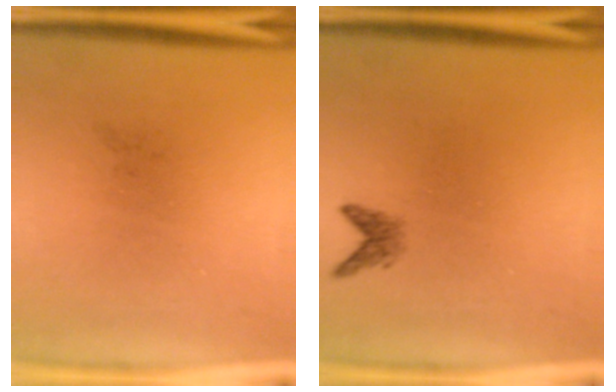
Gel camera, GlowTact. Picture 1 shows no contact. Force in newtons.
{"total": 1.4}